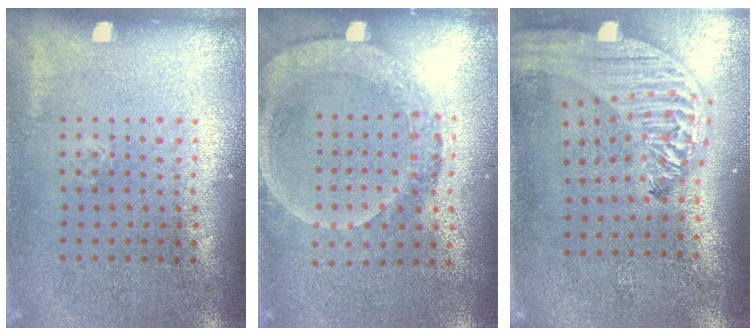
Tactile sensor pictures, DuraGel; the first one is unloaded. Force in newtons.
{"total": 1.9, "press": 1.7, "slide": 0.9}
{"total": 3.1, "press": 2.4, "slide": 1.9}